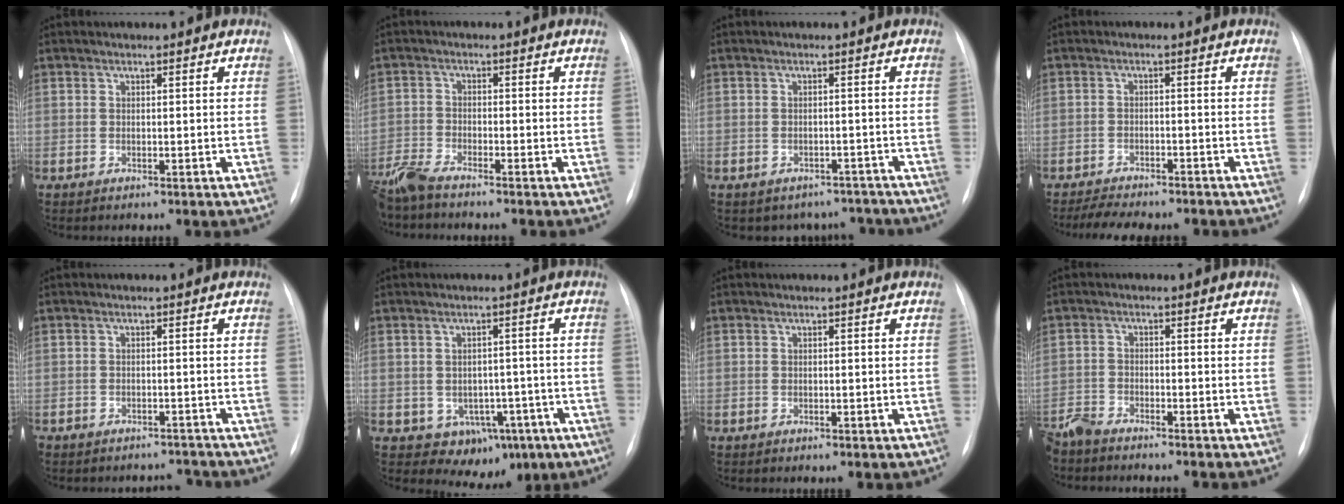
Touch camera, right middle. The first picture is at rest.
{"total": 5.0, "force": [-4.6, 0.1, 2.0], "torque": [-0.045, -0.019, -0.094]}
{"total": 6.3, "force": [-5.4, 3.3, -0.2], "torque": [0.021, 0.026, -0.058]}
{"total": 8.3, "force": [-7.4, 1.7, 3.4], "torque": [-0.051, -0.006, -0.107]}
{"total": 5.8, "force": [-5.4, 2.0, 0.2], "torque": [0.005, 0.011, -0.068]}
{"total": 7.9, "force": [-3.4, 6.0, 3.7], "torque": [-0.032, 0.022, -0.033]}
{"total": 0.5, "force": [-0.1, 0.3, 0.4], "torque": [-0.005, 0.000, 0.000]}
{"total": 4.9, "force": [-4.8, 0.2, 1.1], "torque": [-0.015, -0.018, -0.091]}